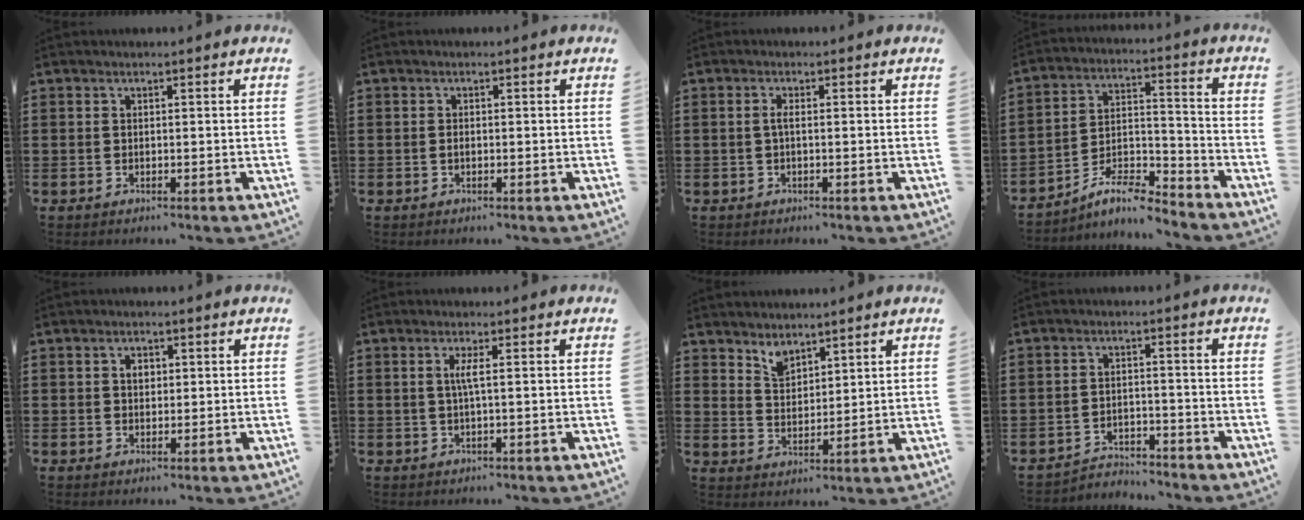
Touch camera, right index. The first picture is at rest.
{"total": 0.6, "force": [-0.1, 0.3, 0.5], "torque": [-0.013, -0.001, -0.002]}
{"total": 1.3, "force": [-0.3, 0.2, 1.2], "torque": [-0.031, -0.003, -0.008]}
{"total": 7.6, "force": [-6.8, 1.5, 3.1], "torque": [-0.057, 0.008, -0.130]}
{"total": 1.7, "force": [0.5, 1.3, 1.1], "torque": [-0.024, 0.010, 0.007]}
{"total": 2.3, "force": [0.2, 0.0, 2.3], "torque": [-0.044, -0.002, 0.000]}
{"total": 3.3, "force": [3.0, 1.3, 0.4], "torque": [-0.017, -0.001, 0.056]}
{"total": 3.4, "force": [-3.4, 0.7, 0.2], "torque": [-0.010, 0.004, -0.072]}